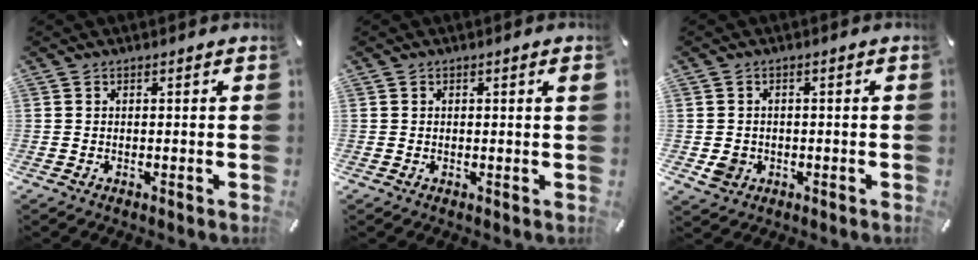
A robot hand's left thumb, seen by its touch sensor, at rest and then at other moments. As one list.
[{"total": 1.0, "force": [0.3, 0.2, 0.9], "torque": [-0.017, 0.002, 0.004]}, {"total": 3.7, "force": [-1.0, 3.3, 1.2], "torque": [-0.018, -0.002, -0.019]}]